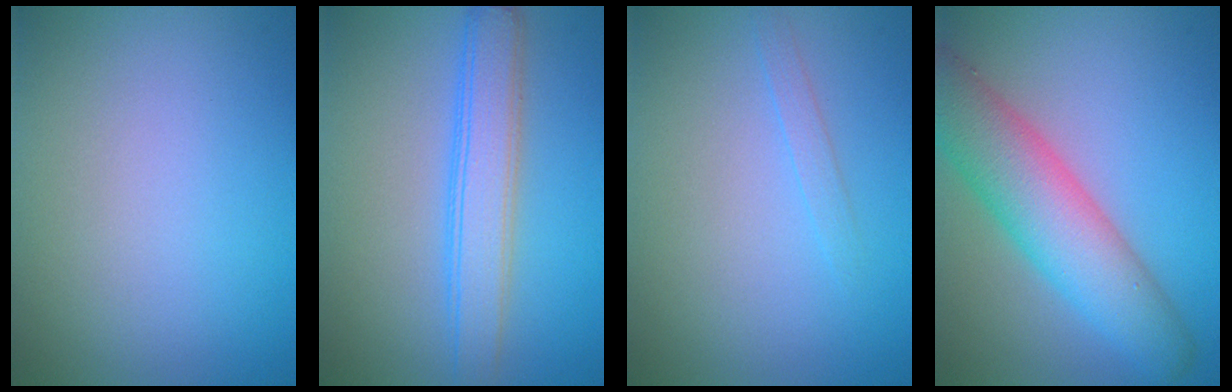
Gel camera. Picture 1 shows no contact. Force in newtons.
{"total": 4.3, "press": 4.3, "slide": 0.2}
{"total": 0.9, "press": 0.9, "slide": 0.1}
{"total": 7.8, "press": 7.8, "slide": 0.5}